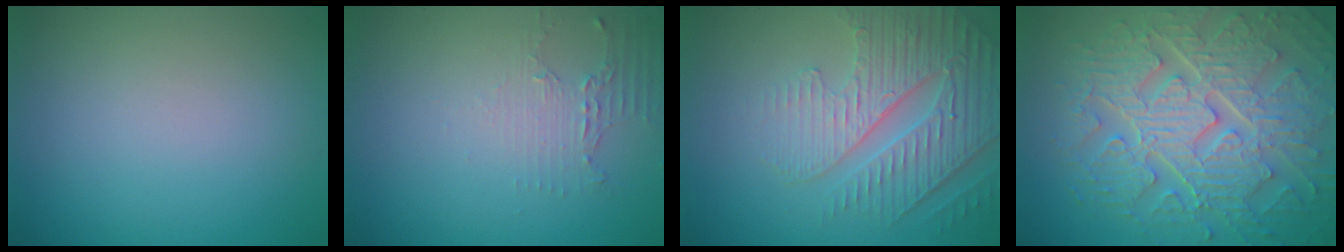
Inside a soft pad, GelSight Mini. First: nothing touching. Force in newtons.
{"total": 2.2, "press": 1.5, "slide": 1.5}
{"total": 4.9, "press": 4.4, "slide": 2.0}
{"total": 9.5, "press": 7.0, "slide": 6.5}